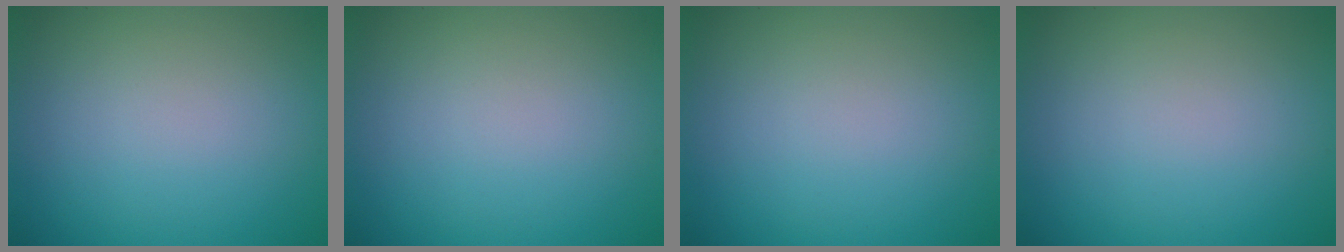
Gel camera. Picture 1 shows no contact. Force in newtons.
{"total": 0.0}
{"total": 0.0}
{"total": 0.0}